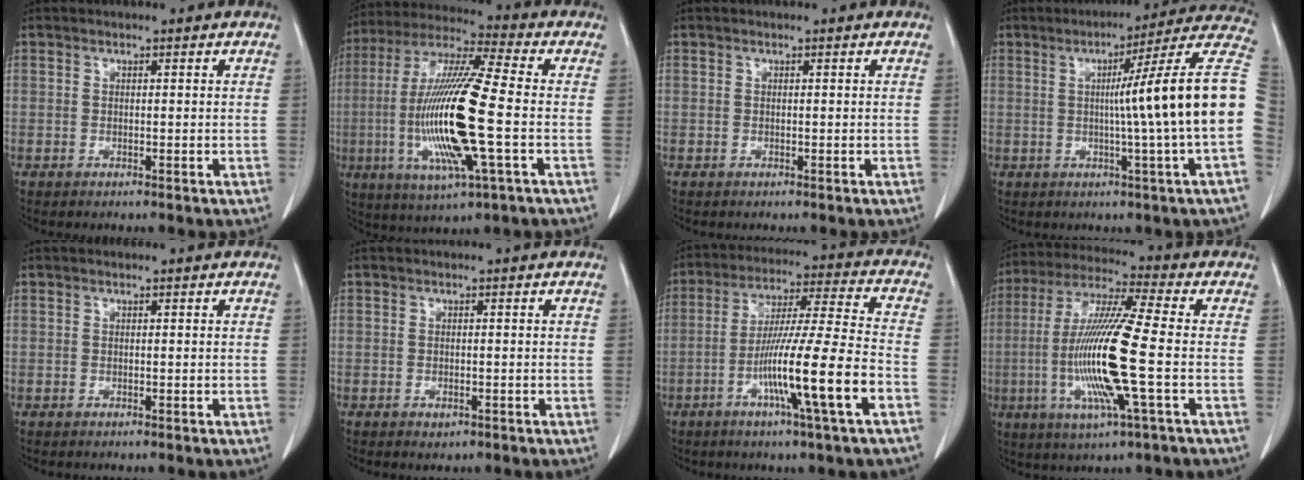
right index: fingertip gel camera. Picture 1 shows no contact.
{"total": 19.1, "force": [-3.1, 1.5, 18.8], "torque": [-0.390, -0.012, -0.059]}
{"total": 0.0}
{"total": 17.0, "force": [0.0, -2.9, 16.8], "torque": [-0.203, 0.011, -0.012]}
{"total": 0.0}
{"total": 1.2, "force": [-0.6, 0.7, 0.7], "torque": [-0.010, 0.000, -0.003]}
{"total": 15.2, "force": [-5.7, -1.2, 14.0], "torque": [-0.250, -0.011, -0.101]}
{"total": 16.0, "force": [-2.8, 0.1, 15.8], "torque": [-0.323, -0.011, -0.060]}